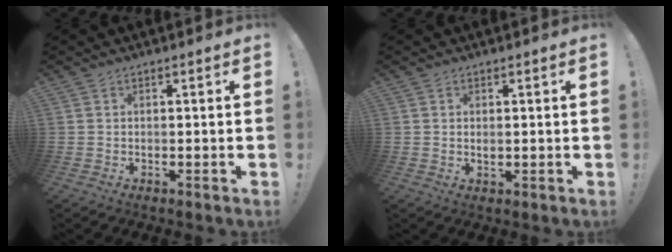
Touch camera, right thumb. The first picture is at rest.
{"total": 0.8, "force": [0.4, 0.5, 0.6], "torque": [-0.010, -0.001, 0.006]}